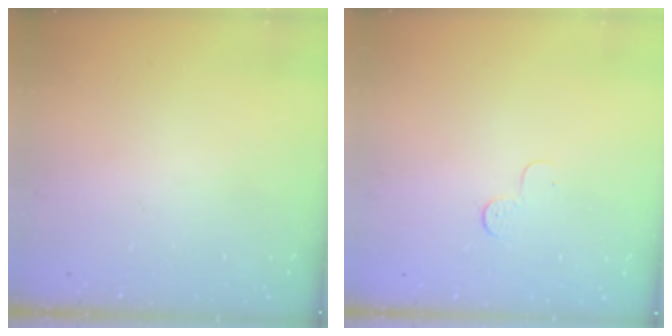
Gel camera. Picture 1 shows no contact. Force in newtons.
{"total": 3.2, "press": 3.2, "slide": 0.4}